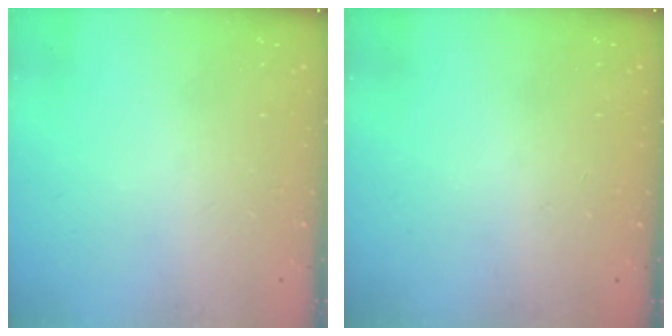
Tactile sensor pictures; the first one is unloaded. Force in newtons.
{"total": 0.0}